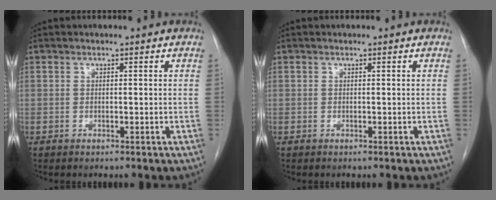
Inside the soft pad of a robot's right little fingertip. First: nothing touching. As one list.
[{"total": 0.0}]